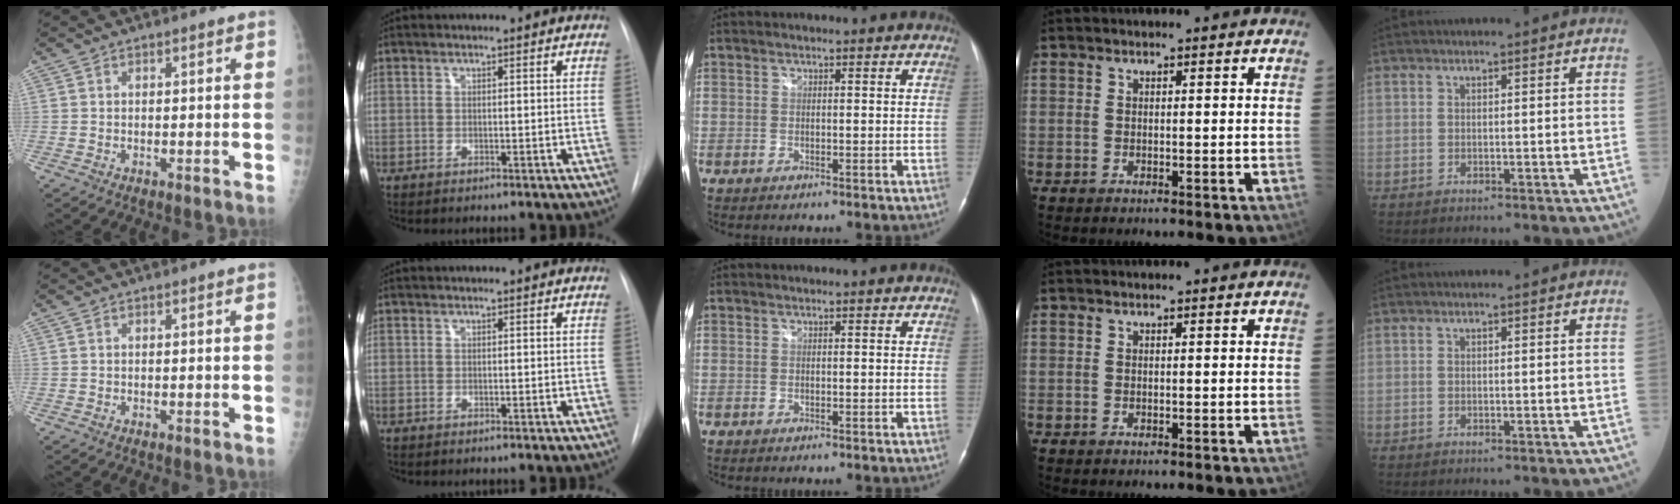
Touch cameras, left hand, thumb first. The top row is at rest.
{}